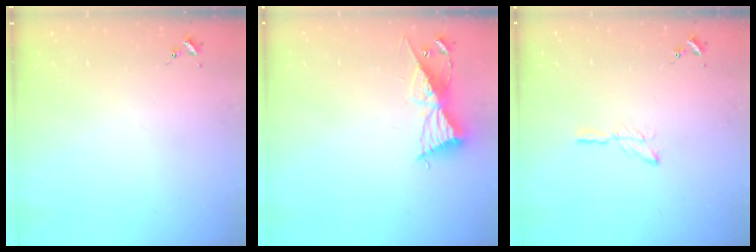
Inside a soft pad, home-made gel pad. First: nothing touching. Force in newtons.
{"total": 9.7, "press": 9.7, "slide": 0.7}
{"total": 4.5, "press": 4.5, "slide": 0.5}